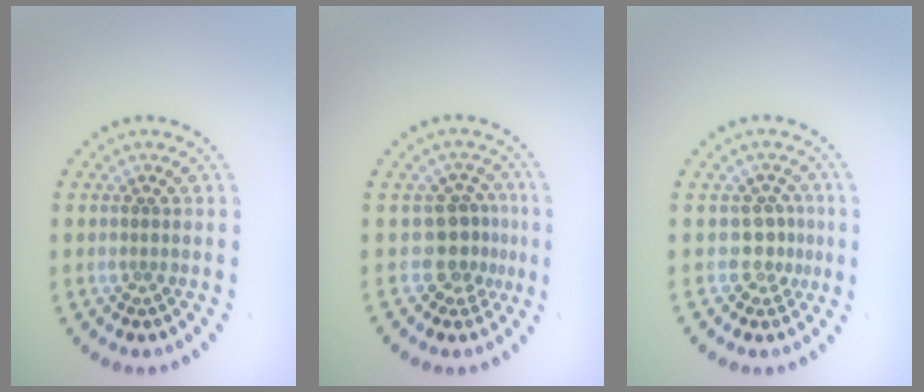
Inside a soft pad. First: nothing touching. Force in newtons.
{"total": 2.8, "press": 2.1, "slide": 1.9}
{"total": 1.9, "press": 1.3, "slide": 1.4}